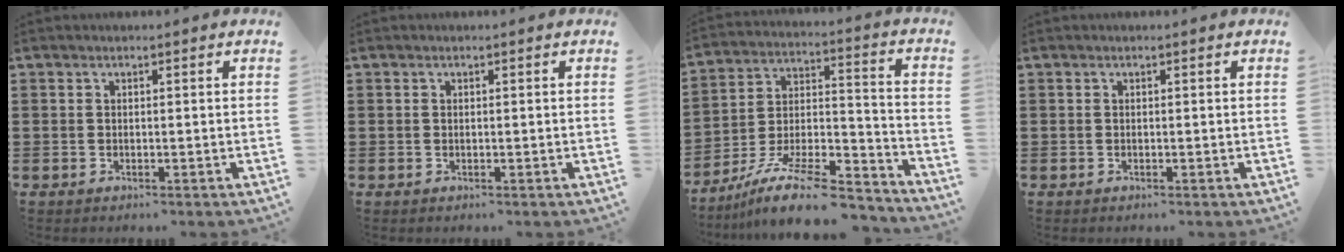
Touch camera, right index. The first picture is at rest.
{"total": 0.0}
{"total": 12.6, "force": [-10.2, 2.7, 6.9], "torque": [-0.109, 0.033, -0.191]}
{"total": 0.0}